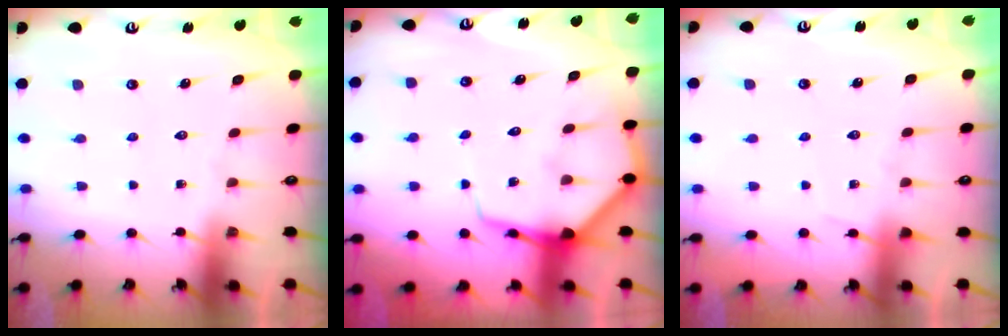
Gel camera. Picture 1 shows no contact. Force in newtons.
{"total": 7.5, "press": 7.5, "slide": 0.9}
{"total": 3.8, "press": 3.8, "slide": 0.6}